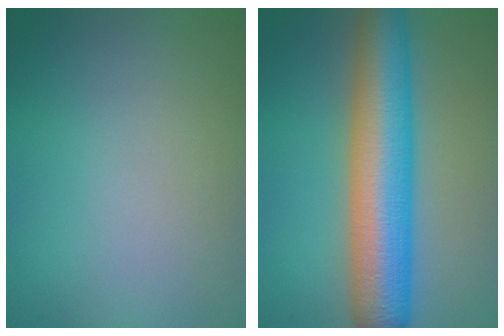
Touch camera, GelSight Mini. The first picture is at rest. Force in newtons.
{"total": 10.1, "press": 10.1, "slide": 0.3}